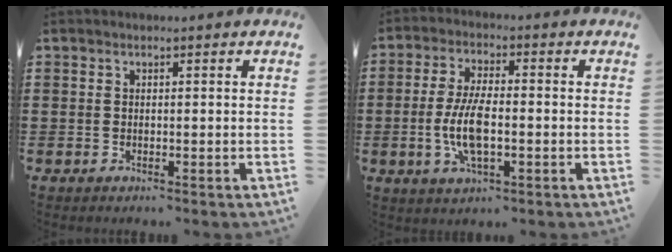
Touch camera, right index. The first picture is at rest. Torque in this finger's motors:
{"motor_torque": [2.14, 0.00, 0.61, 0.21]}